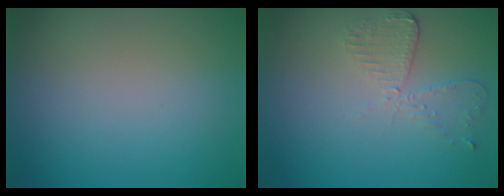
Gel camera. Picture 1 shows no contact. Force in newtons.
{"total": 2.7, "press": 2.4, "slide": 1.2}